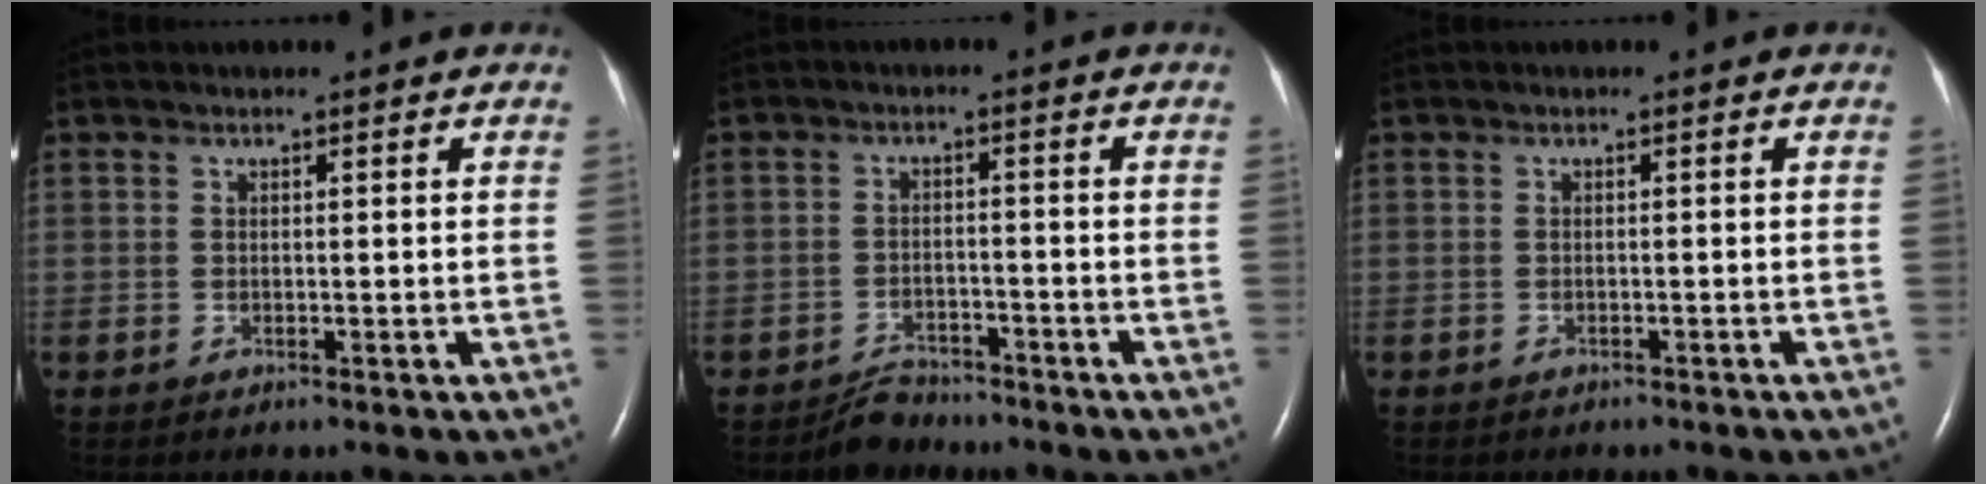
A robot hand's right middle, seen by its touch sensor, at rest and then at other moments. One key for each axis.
{"total": 3.3, "fx": -3.2, "fy": 1.1, "fz": -0.1, "tx": -0.009, "ty": -0.004, "tz": -0.054}
{"total": 3.2, "fx": -2.8, "fy": 1.0, "fz": 1.2, "tx": -0.020, "ty": -0.004, "tz": -0.029}